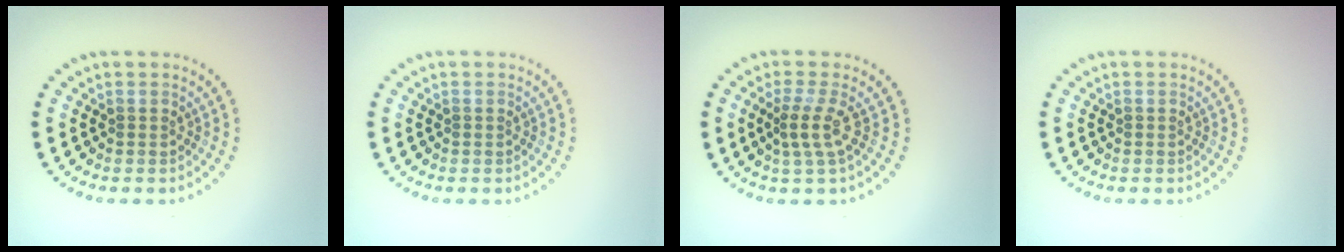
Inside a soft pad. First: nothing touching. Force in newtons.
{"total": 0.0}
{"total": 2.4, "press": 1.6, "slide": 1.8}
{"total": 0.0}